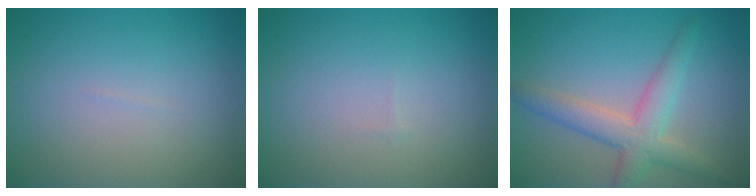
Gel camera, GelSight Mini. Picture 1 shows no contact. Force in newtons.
{"total": 0.0}
{"total": 4.4, "press": 4.4, "slide": 0.3}